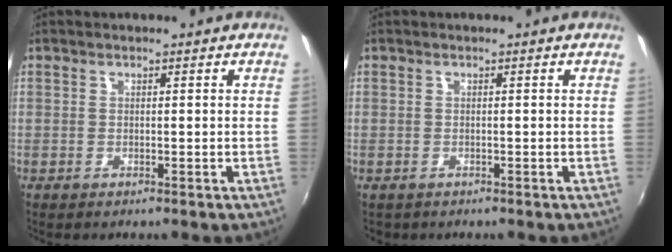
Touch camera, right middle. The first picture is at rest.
{"total": 0.8, "force": [-0.5, 0.6, 0.1], "torque": [-0.006, -0.003, -0.006]}